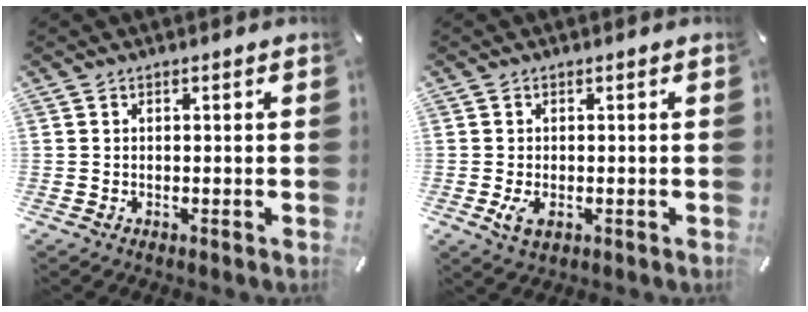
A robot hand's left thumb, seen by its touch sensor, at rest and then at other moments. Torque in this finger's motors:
{"motor_torque": [0.85, 0.86, 0.15, -0.12, 0.00]}